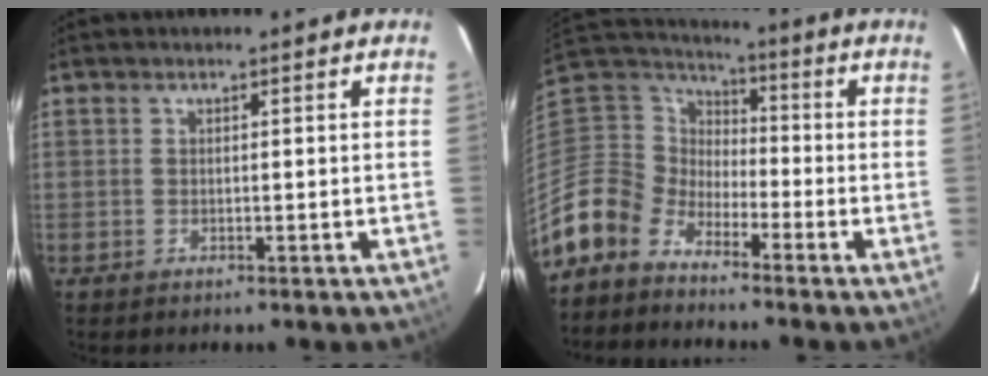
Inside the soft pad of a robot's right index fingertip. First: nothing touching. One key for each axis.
{"total": 10.5, "fx": -7.9, "fy": 6.6, "fz": 1.8, "tx": -0.063, "ty": 0.028, "tz": -0.177}